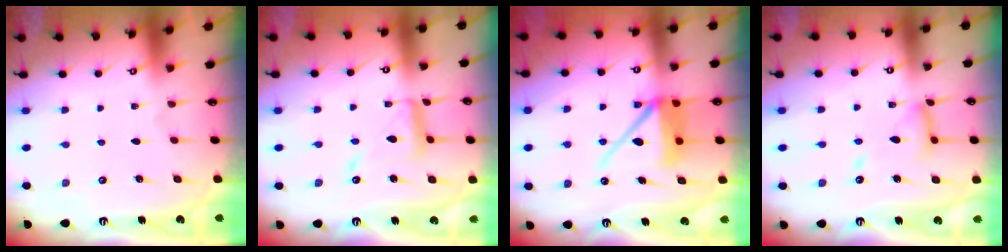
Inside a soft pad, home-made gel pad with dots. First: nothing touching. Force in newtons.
{"total": 12.1, "press": 12.0, "slide": 1.0}
{"total": 12.1, "press": 11.9, "slide": 1.8}
{"total": 12.1, "press": 12.0, "slide": 1.1}